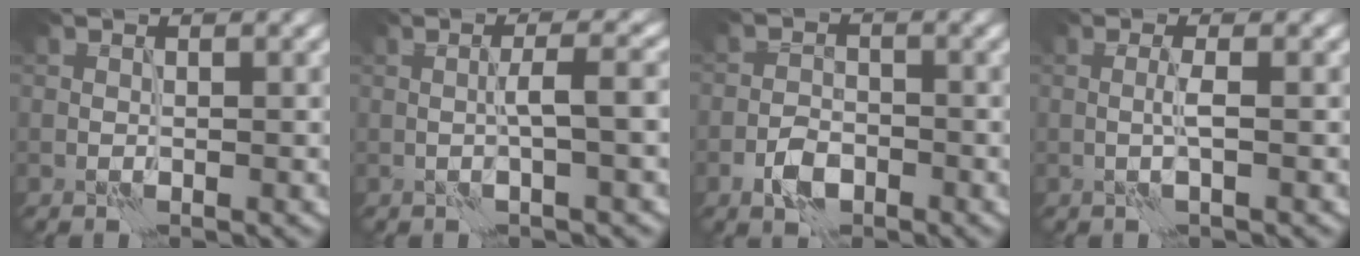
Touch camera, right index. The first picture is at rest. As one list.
[{"total": 2.8, "force": [-0.1, 0.1, 2.8], "torque": [-0.047, 0.009, -0.005]}, {"total": 2.7, "force": [-1.5, 1.6, 1.6], "torque": [-0.027, 0.004, -0.033]}, {"total": 1.3, "force": [-0.1, -0.2, 1.2], "torque": [-0.029, 0.004, -0.004]}]